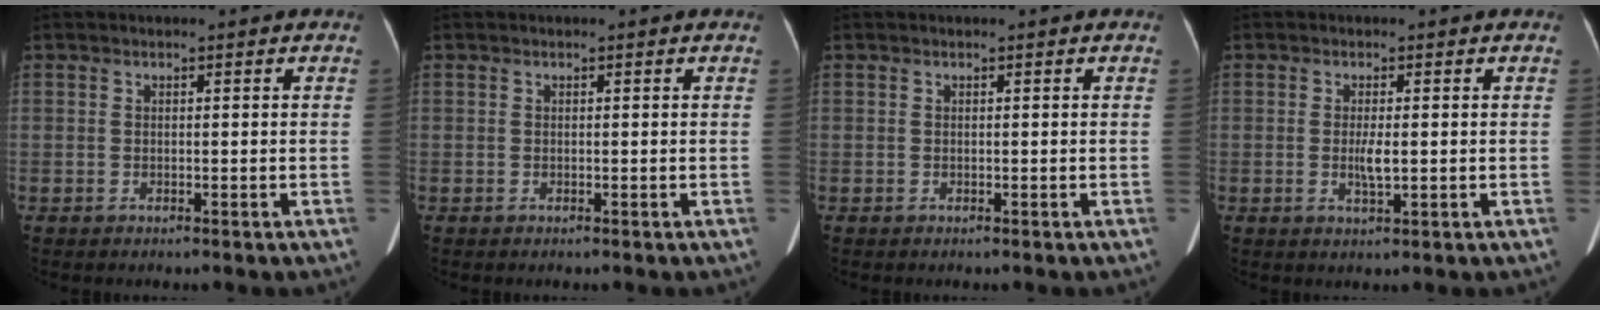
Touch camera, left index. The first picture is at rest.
{"total": 0.0}
{"total": 0.0}
{"total": 2.5, "force": [-0.2, 0.5, 2.4], "torque": [-0.049, -0.004, -0.002]}